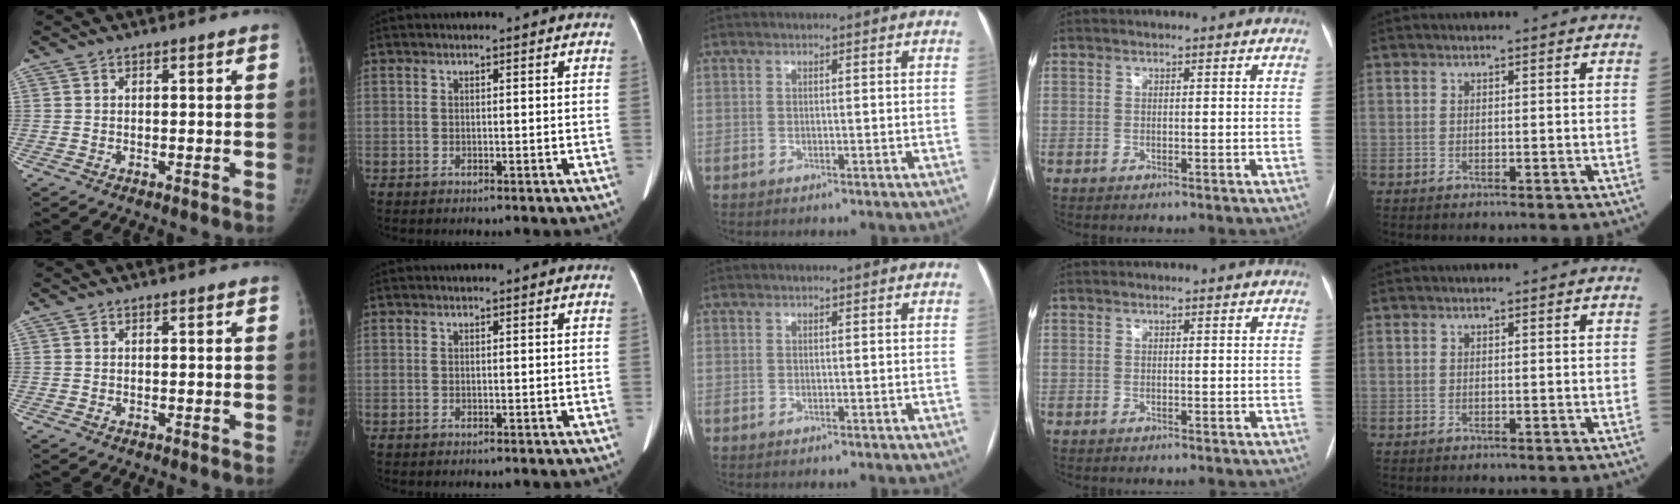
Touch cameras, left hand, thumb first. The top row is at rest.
{}